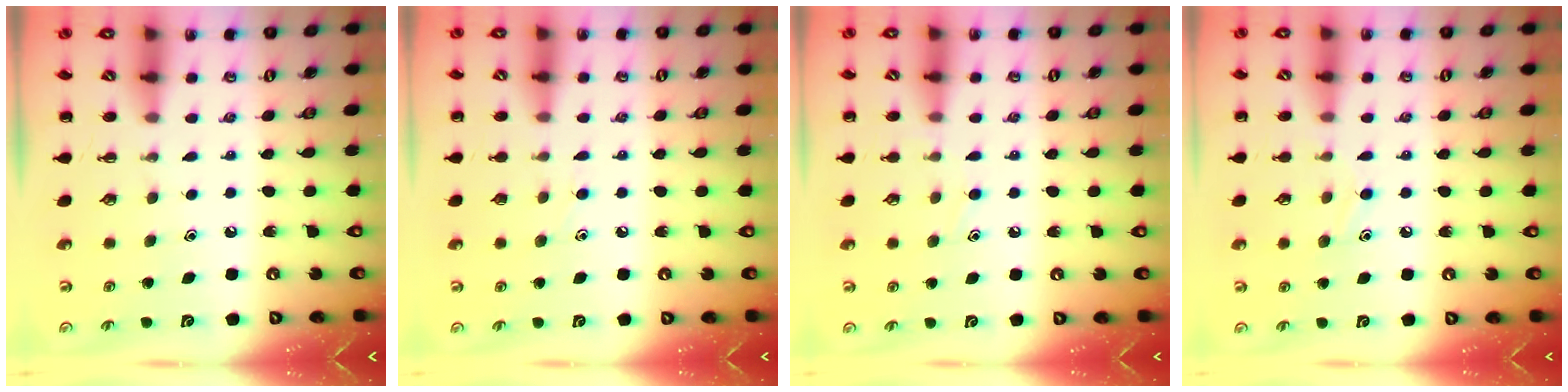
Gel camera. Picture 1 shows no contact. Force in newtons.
{"total": 4.5, "press": 4.3, "slide": 1.5}
{"total": 7.2, "press": 6.8, "slide": 2.4}
{"total": 7.2, "press": 6.8, "slide": 2.4}